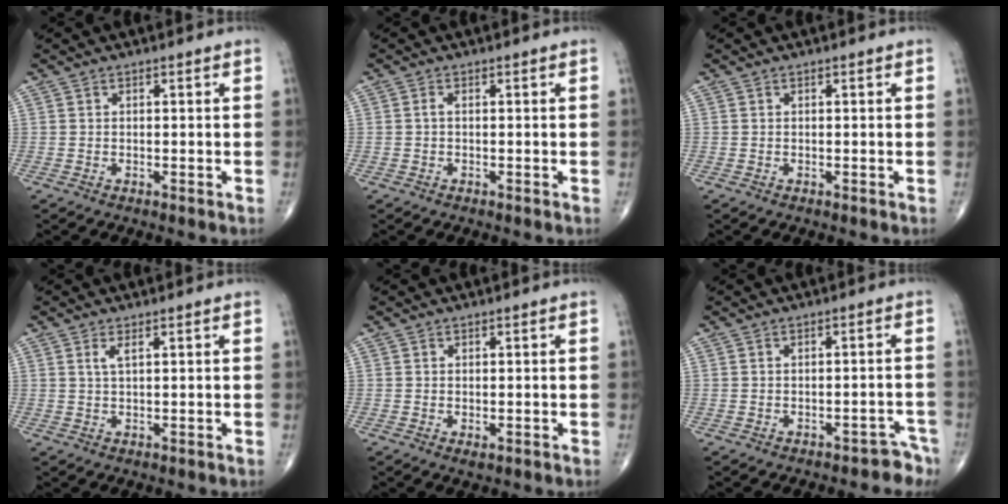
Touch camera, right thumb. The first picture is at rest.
{"total": 0.8, "force": [0.0, 0.4, 0.7], "torque": [-0.017, 0.001, -0.001]}
{"total": 0.0}
{"total": 1.7, "force": [0.8, 0.4, 1.5], "torque": [-0.035, -0.001, 0.019]}
{"total": 1.1, "force": [-0.2, 0.6, 0.9], "torque": [-0.014, -0.004, -0.001]}
{"total": 3.4, "force": [-2.7, 1.9, 0.8], "torque": [0.007, 0.032, -0.033]}